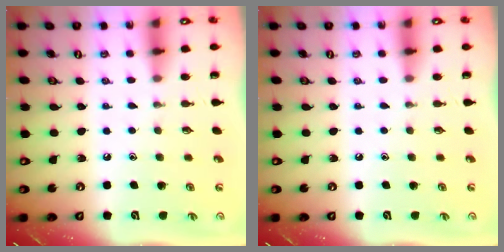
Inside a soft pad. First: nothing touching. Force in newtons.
{"total": 0.0}